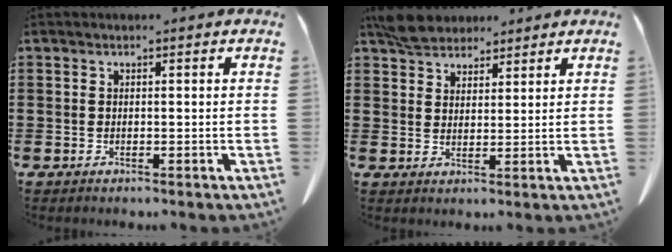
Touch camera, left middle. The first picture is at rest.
{"total": 4.9, "force": [4.3, 2.1, 1.2], "torque": [-0.037, 0.000, 0.084]}